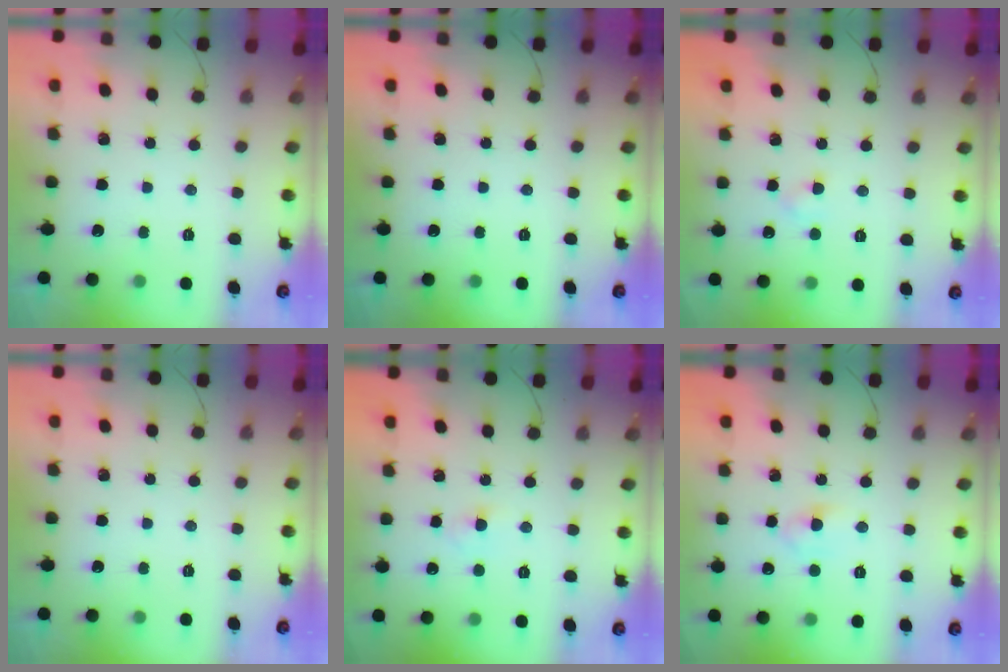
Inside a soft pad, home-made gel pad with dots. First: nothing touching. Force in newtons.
{"total": 0.0}
{"total": 2.0, "press": 1.9, "slide": 0.8}
{"total": 0.0}
{"total": 2.3, "press": 2.1, "slide": 1.0}
{"total": 3.6, "press": 3.3, "slide": 1.3}